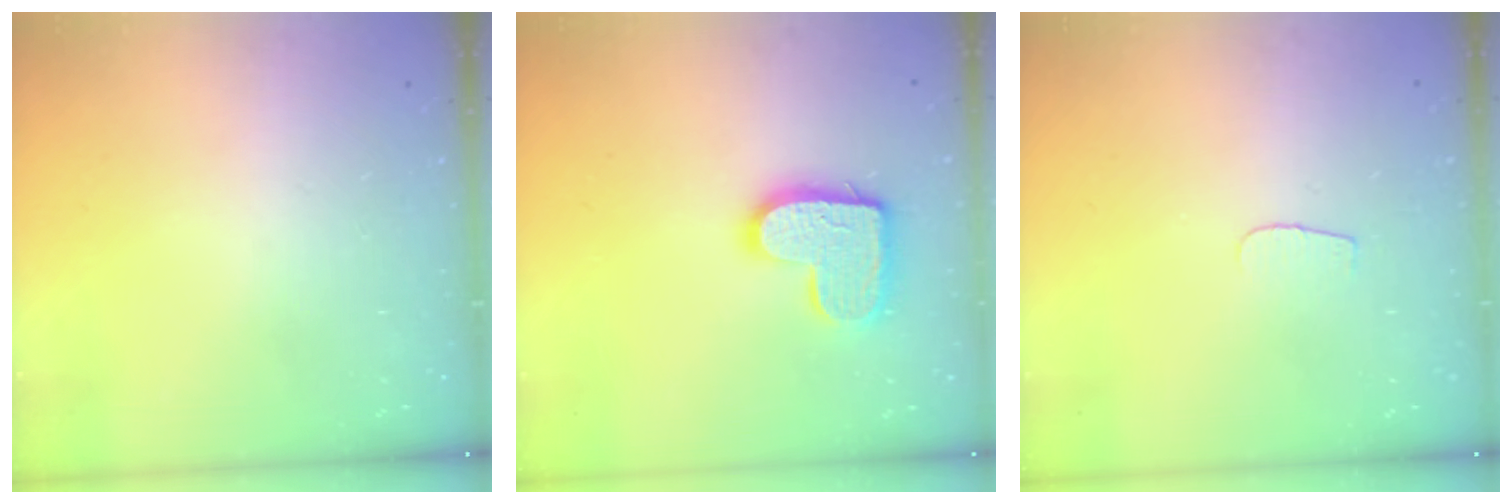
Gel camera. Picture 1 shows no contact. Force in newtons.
{"total": 14.2, "press": 14.2, "slide": 0.8}
{"total": 3.6, "press": 3.5, "slide": 0.4}